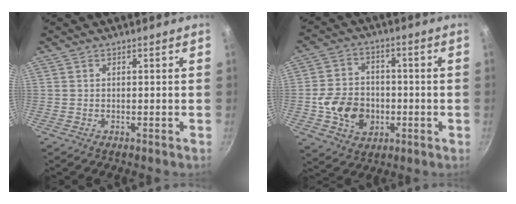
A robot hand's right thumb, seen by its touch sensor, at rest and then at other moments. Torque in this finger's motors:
{"motor_torque": [0.48, 1.46, 0.99, -0.15, 0.29]}